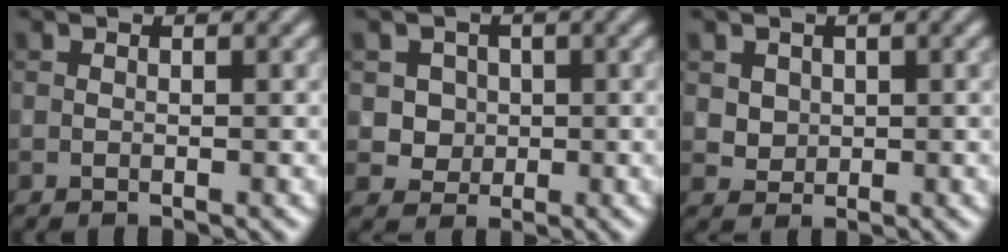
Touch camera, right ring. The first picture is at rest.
{"total": 2.9, "force": [0.7, 2.6, 1.0], "torque": [-0.009, 0.002, 0.019]}
{"total": 2.1, "force": [0.8, 1.8, 0.8], "torque": [-0.023, 0.001, 0.031]}